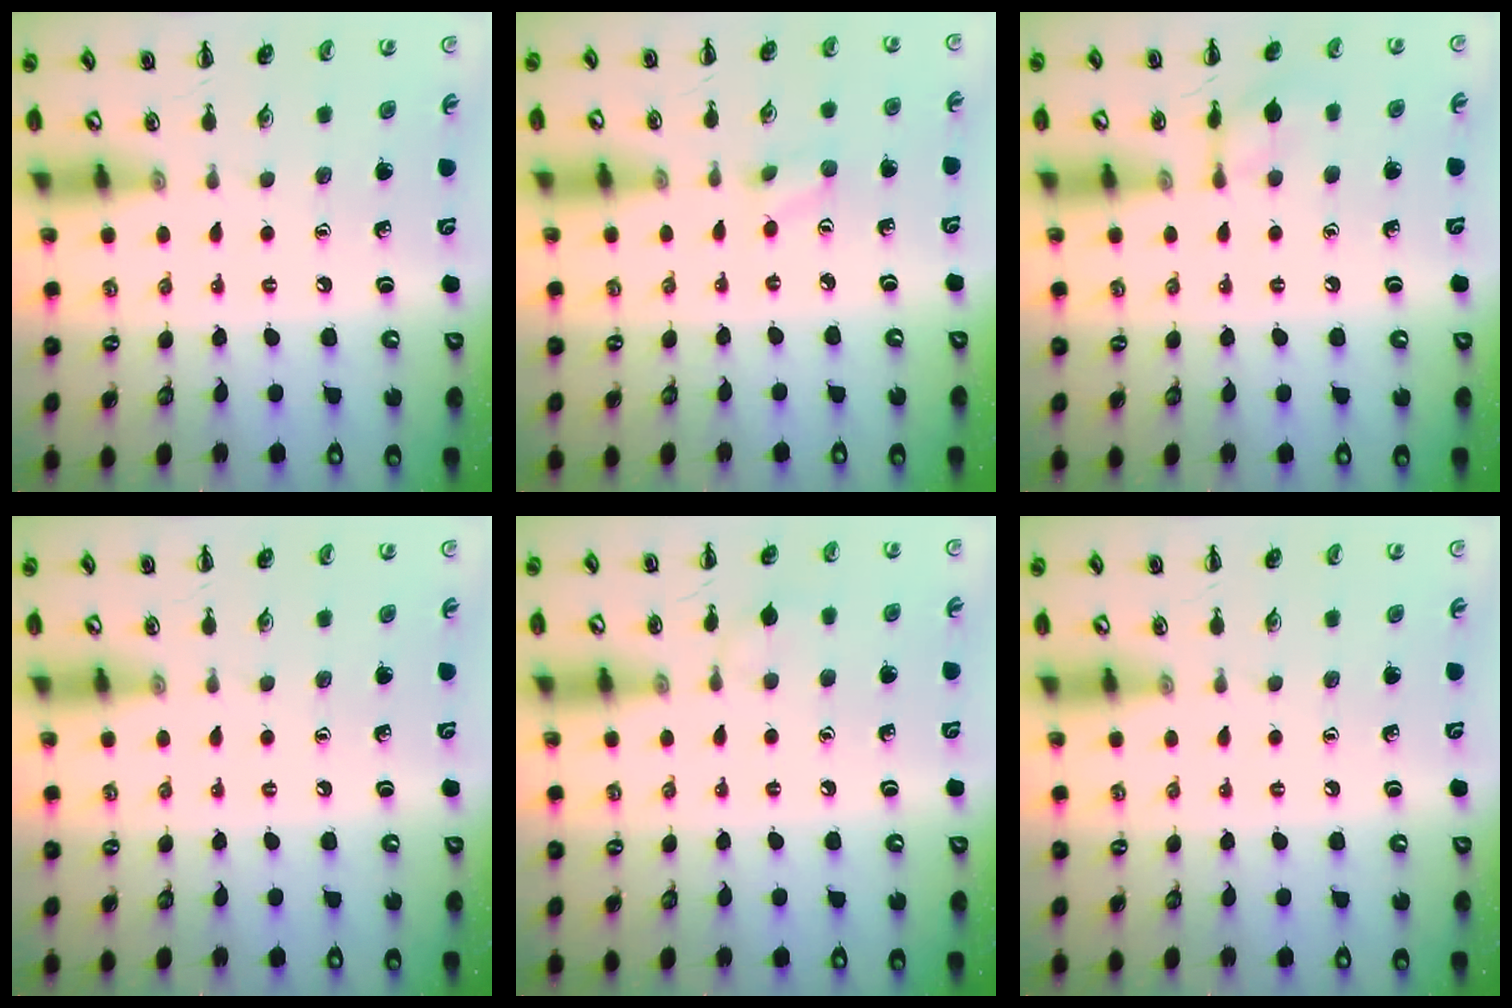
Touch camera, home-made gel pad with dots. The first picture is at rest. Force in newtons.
{"total": 2.8, "press": 2.7, "slide": 0.9}
{"total": 6.8, "press": 6.7, "slide": 0.8}
{"total": 0.0}
{"total": 5.5, "press": 5.2, "slide": 1.7}
{"total": 0.0}